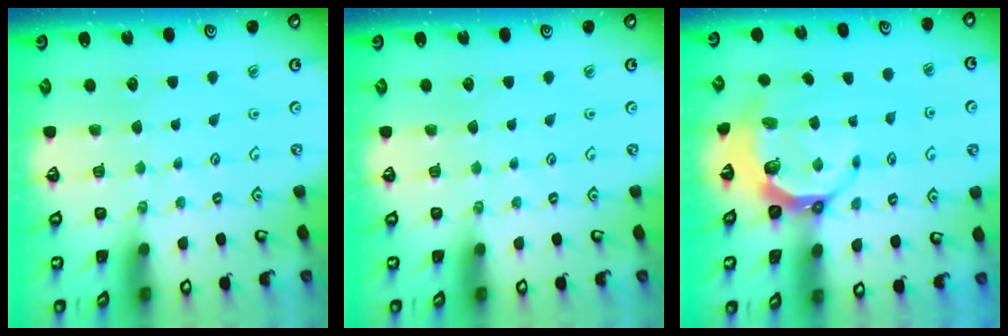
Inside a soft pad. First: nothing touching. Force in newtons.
{"total": 0.0}
{"total": 6.4, "press": 5.1, "slide": 3.8}